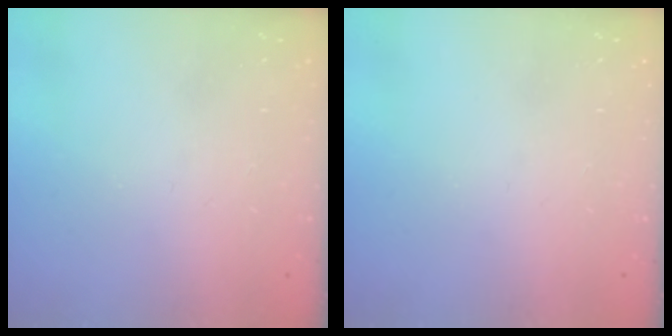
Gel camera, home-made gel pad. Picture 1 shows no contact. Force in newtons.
{"total": 0.0}